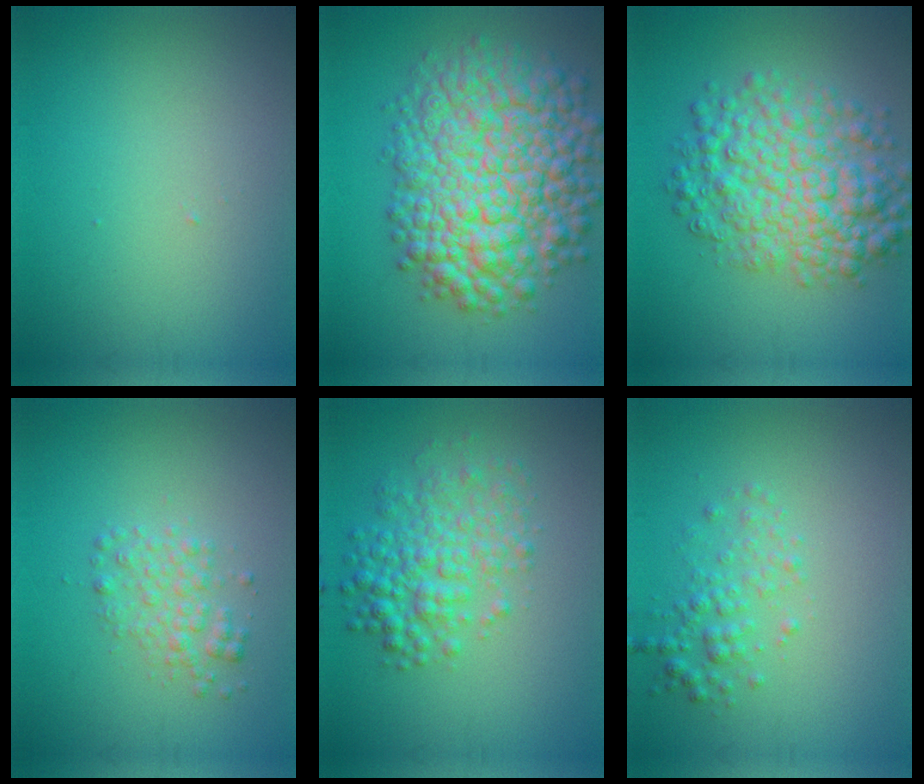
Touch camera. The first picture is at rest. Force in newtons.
{"total": 12.8, "press": 12.8, "slide": 0.4}
{"total": 8.1, "press": 8.1, "slide": 0.2}
{"total": 2.2, "press": 2.2, "slide": 0.0}
{"total": 4.5, "press": 4.5, "slide": 0.1}
{"total": 2.3, "press": 2.3, "slide": 0.1}